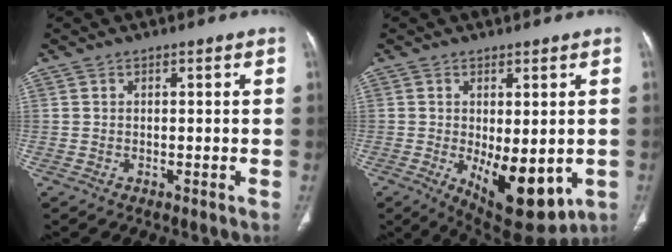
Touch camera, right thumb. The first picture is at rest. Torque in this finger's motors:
{"motor_torque": [-0.58, 0.74, 0.16, -0.02, 0.09]}